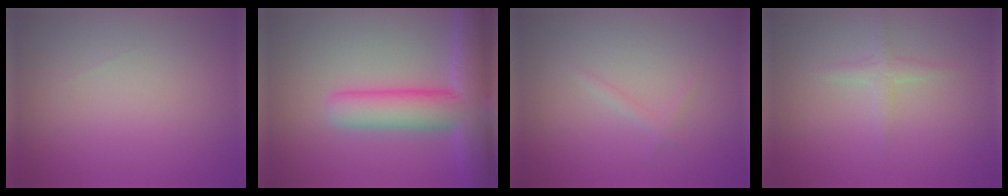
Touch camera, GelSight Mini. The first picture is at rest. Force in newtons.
{"total": 7.6, "press": 7.6, "slide": 0.4}
{"total": 0.8, "press": 0.8, "slide": 0.0}
{"total": 1.4, "press": 1.4, "slide": 0.1}